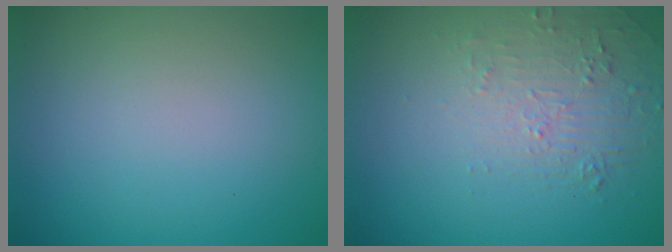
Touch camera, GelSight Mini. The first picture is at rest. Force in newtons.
{"total": 2.1, "press": 0.9, "slide": 1.9}